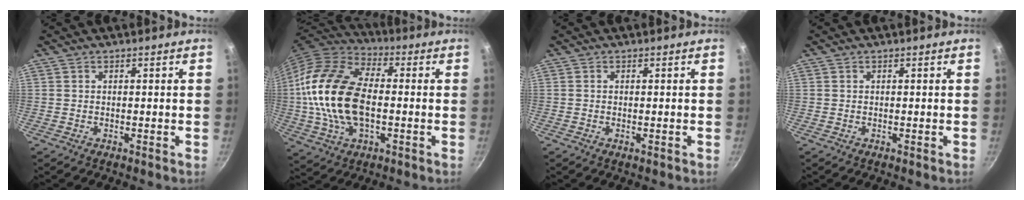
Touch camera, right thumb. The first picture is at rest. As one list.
[{"total": 20.4, "force": [-0.8, 12.2, 16.3], "torque": [-0.308, 0.026, -0.025]}, {"total": 0.6, "force": [-0.2, 0.1, 0.6], "torque": [-0.012, 0.001, -0.005]}, {"total": 0.0}]